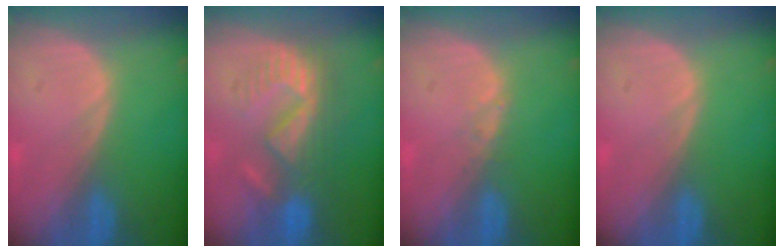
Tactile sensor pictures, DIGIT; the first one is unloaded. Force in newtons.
{"total": 8.6, "press": 8.2, "slide": 2.6}
{"total": 0.8, "press": 0.7, "slide": 0.1}
{"total": 0.0}